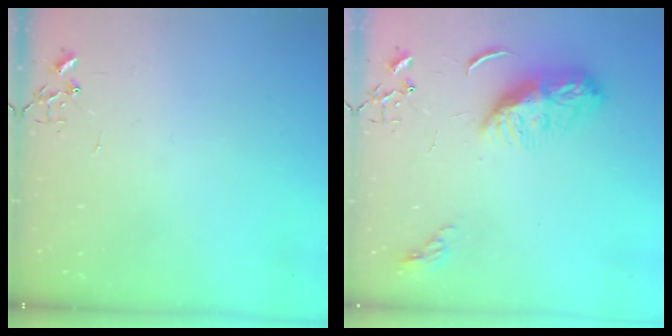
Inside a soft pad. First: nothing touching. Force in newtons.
{"total": 10.9, "press": 10.9, "slide": 0.4}